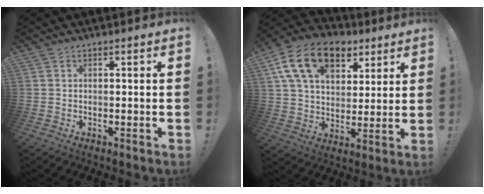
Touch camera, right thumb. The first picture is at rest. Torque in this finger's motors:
{"motor_torque": [0.17, 2.03, 0.61, 0.69, 0.16]}